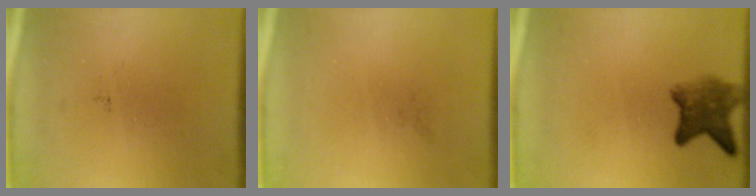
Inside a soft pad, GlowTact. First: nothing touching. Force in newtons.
{"total": 0.0}
{"total": 5.2}